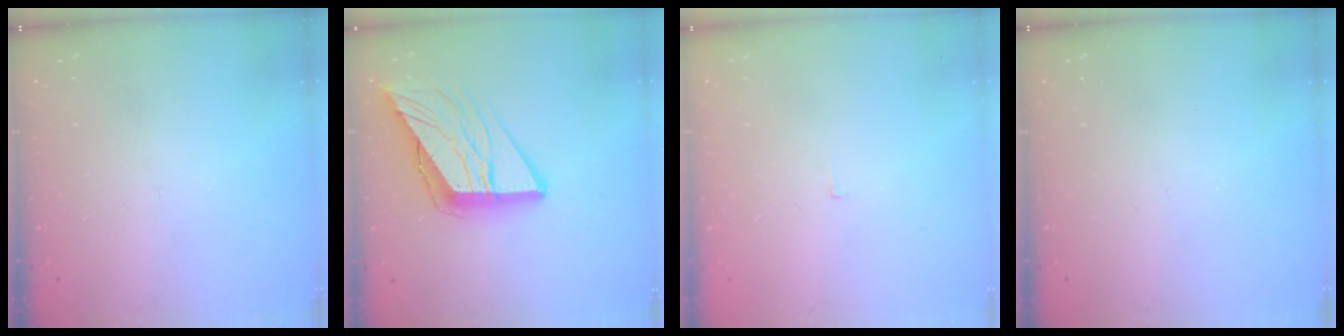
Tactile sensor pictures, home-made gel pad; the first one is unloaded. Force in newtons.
{"total": 12.2, "press": 12.1, "slide": 1.4}
{"total": 1.9, "press": 1.9, "slide": 0.1}
{"total": 0.0}